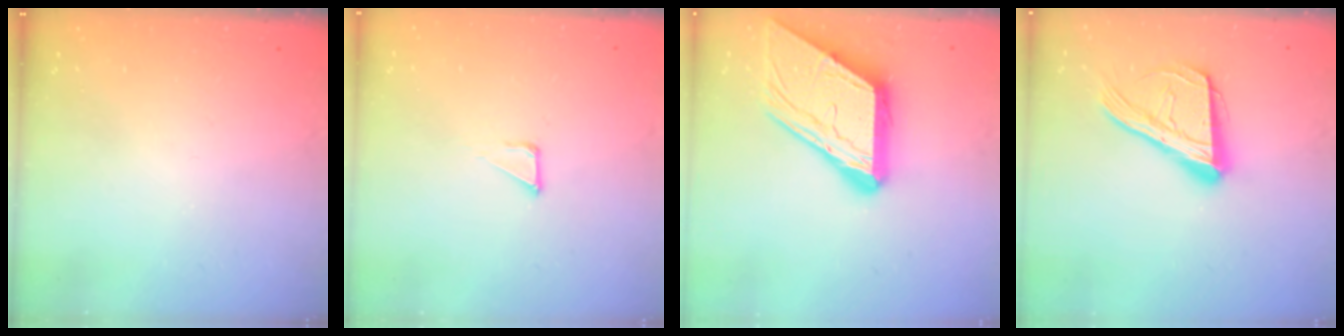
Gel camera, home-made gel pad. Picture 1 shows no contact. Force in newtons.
{"total": 2.8, "press": 2.8, "slide": 0.1}
{"total": 16.3, "press": 16.2, "slide": 1.9}
{"total": 17.8, "press": 17.7, "slide": 2.4}